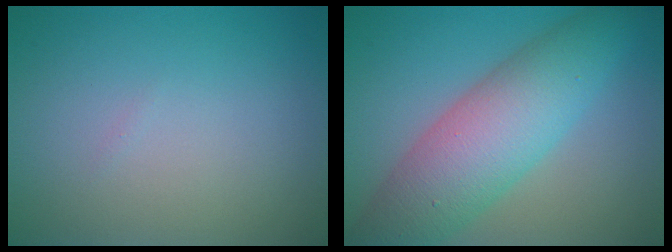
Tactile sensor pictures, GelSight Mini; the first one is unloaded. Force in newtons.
{"total": 8.2, "press": 8.2, "slide": 0.2}